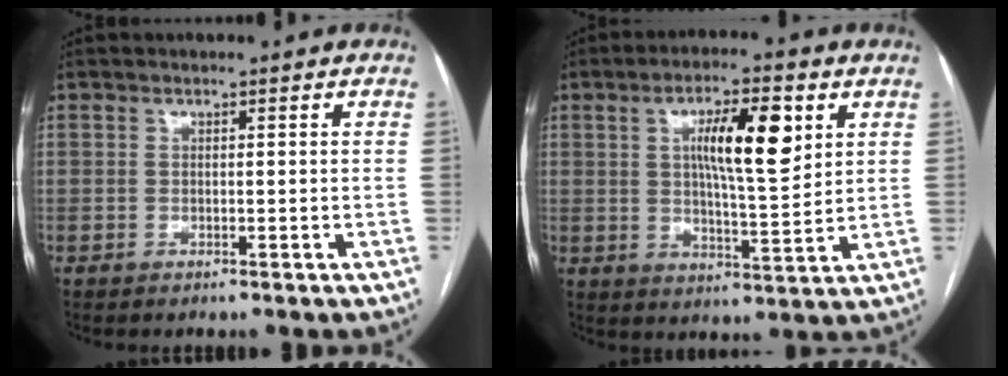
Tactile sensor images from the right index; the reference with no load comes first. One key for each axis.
{"total": 11.0, "fx": 3.6, "fy": 2.3, "fz": 10.2, "tx": -0.170, "ty": 0.005, "tz": 0.060}